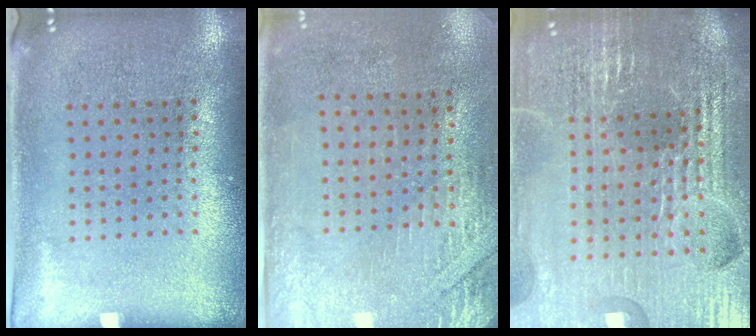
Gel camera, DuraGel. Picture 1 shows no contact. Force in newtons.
{"total": 2.9, "press": 2.5, "slide": 1.5}
{"total": 5.3, "press": 4.8, "slide": 2.1}